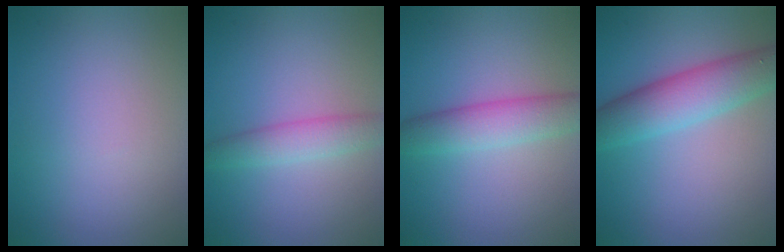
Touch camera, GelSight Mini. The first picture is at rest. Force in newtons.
{"total": 2.7, "press": 2.7, "slide": 0.1}
{"total": 4.1, "press": 4.1, "slide": 0.1}
{"total": 5.7, "press": 5.7, "slide": 0.1}